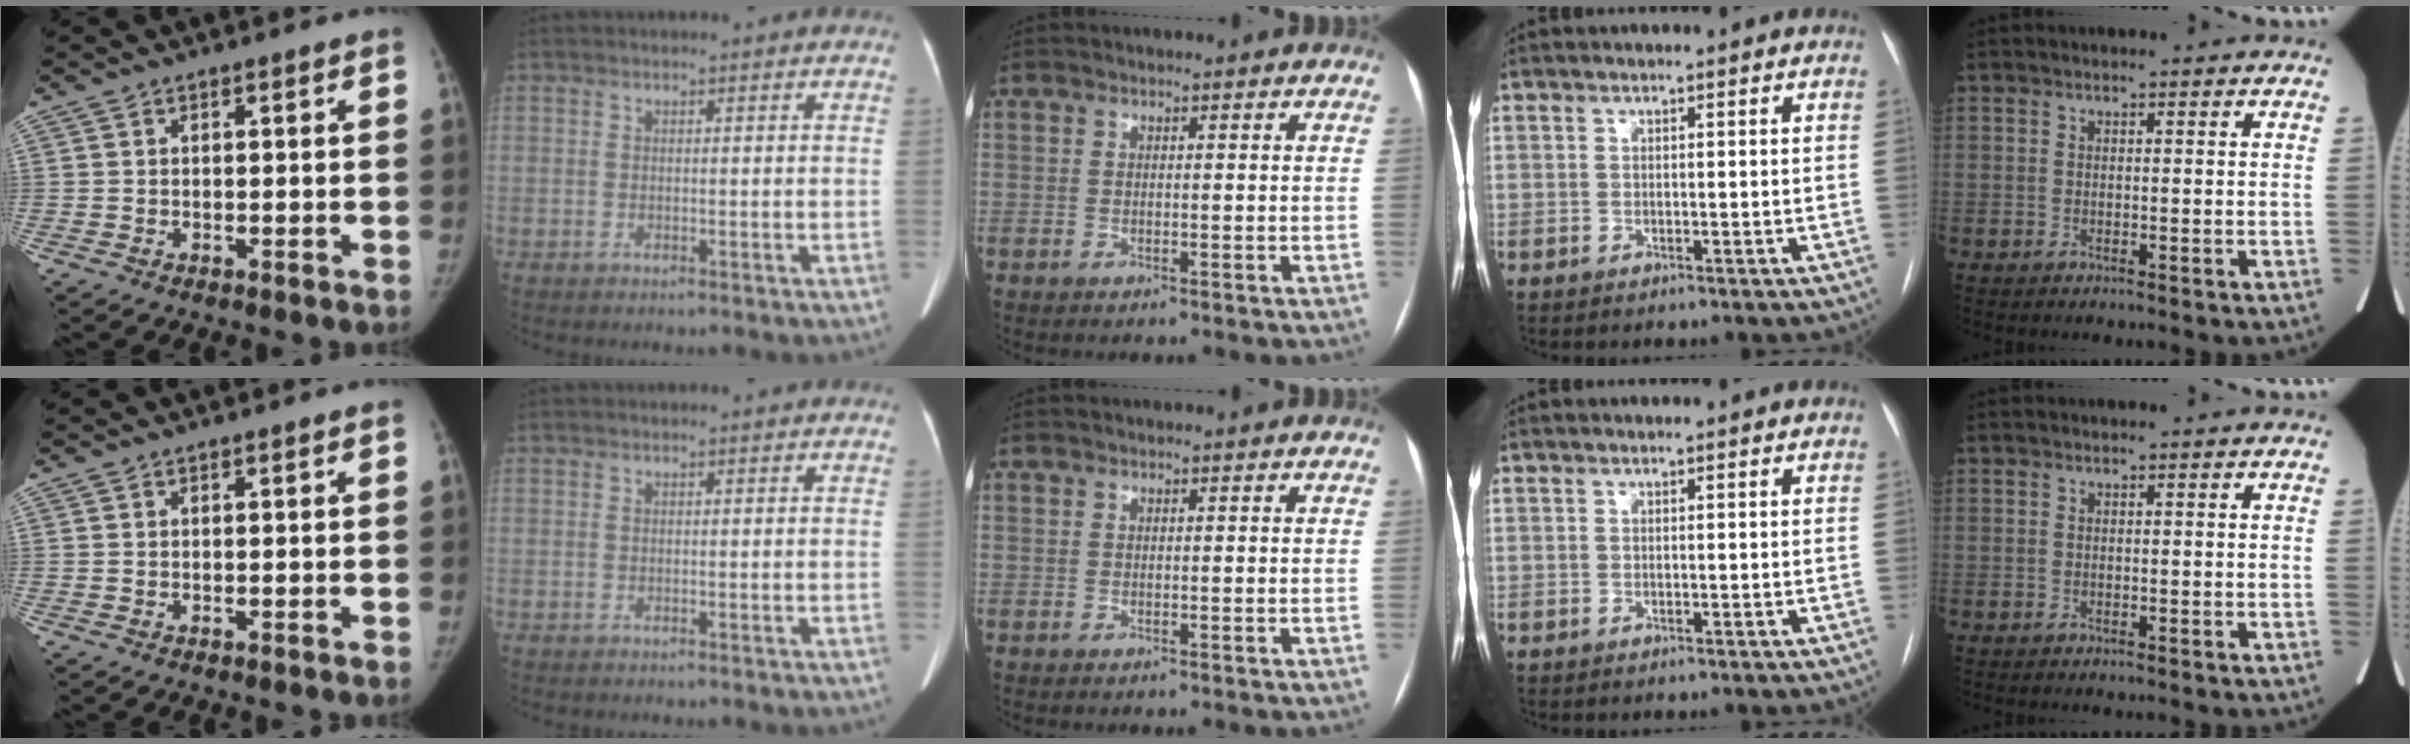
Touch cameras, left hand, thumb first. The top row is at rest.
{}